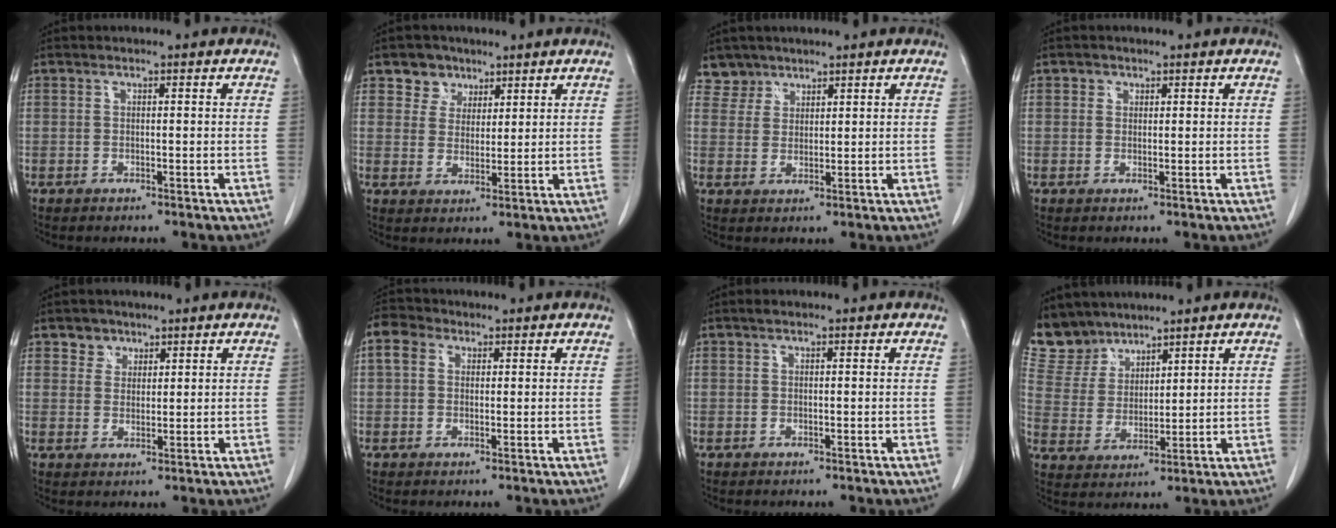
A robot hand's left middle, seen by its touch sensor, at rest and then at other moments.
{"total": 4.5, "force": [2.9, 3.4, 0.4], "torque": [-0.009, 0.006, 0.051]}
{"total": 3.3, "force": [2.6, 1.9, -0.6], "torque": [0.020, 0.003, 0.048]}
{"total": 1.1, "force": [0.6, 0.9, 0.1], "torque": [0.008, -0.002, 0.004]}
{"total": 2.7, "force": [1.9, 2.0, 0.1], "torque": [0.005, 0.000, 0.027]}
{"total": 3.8, "force": [1.5, 3.0, 1.9], "torque": [-0.045, 0.021, 0.028]}
{"total": 0.5, "force": [0.4, 0.2, 0.2], "torque": [-0.009, 0.005, 0.007]}
{"total": 7.4, "force": [6.6, 3.3, 0.3], "torque": [-0.016, 0.007, 0.148]}